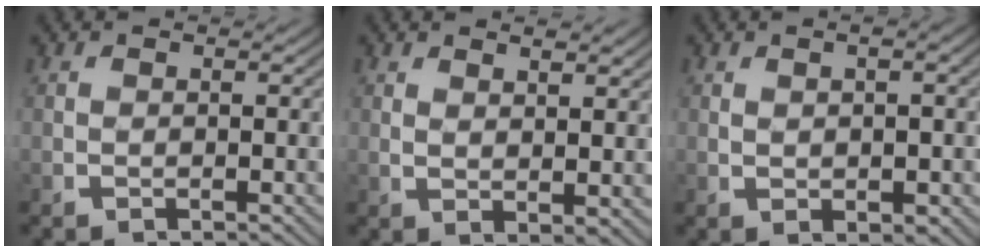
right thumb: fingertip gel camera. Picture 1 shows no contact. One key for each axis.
{"total": 2.2, "fx": 1.6, "fy": 0.2, "fz": 1.5, "tx": -0.026, "ty": -0.006, "tz": 0.037}
{"total": 3.1, "fx": 0.4, "fy": 1.2, "fz": 2.9, "tx": -0.037, "ty": 0.002, "tz": 0.015}